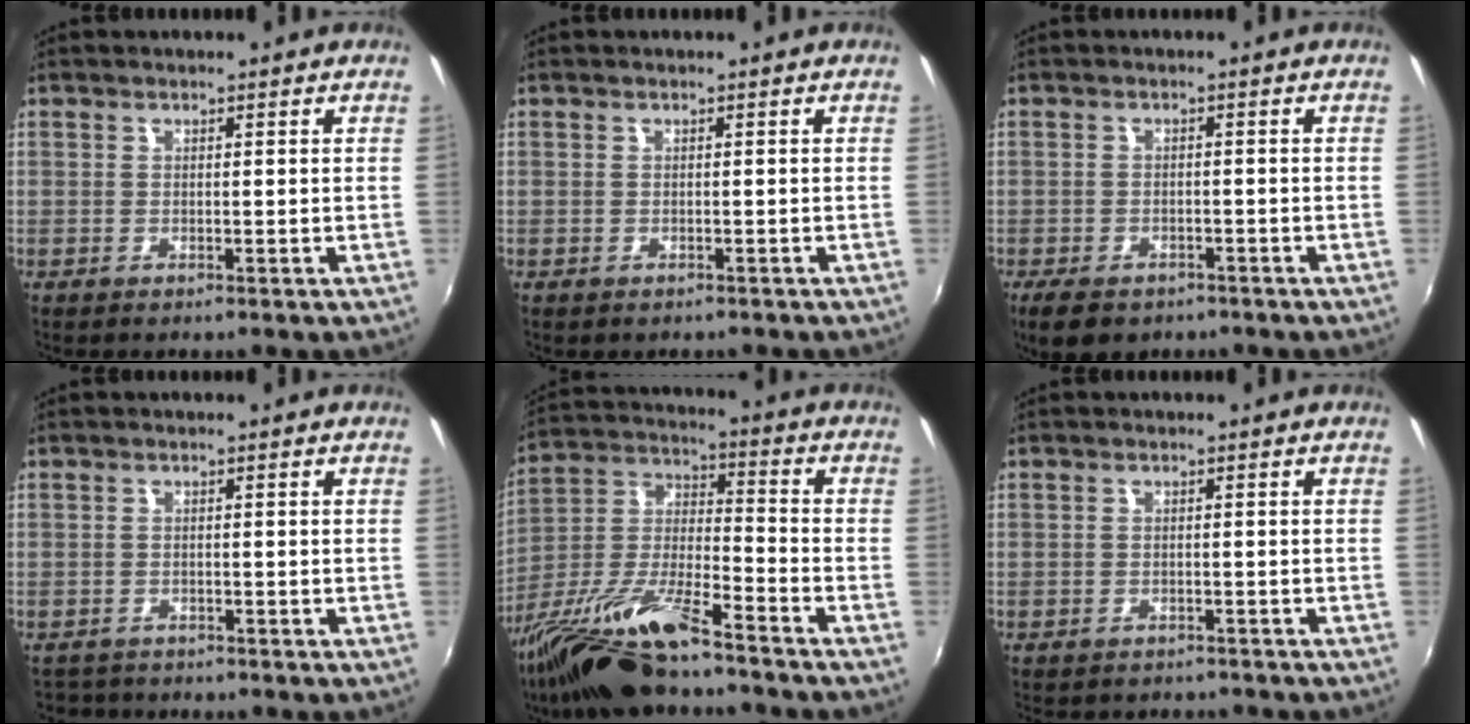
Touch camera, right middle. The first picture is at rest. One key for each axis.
{"total": 0.7, "fx": -0.5, "fy": 0.5, "fz": 0.2, "tx": -0.007, "ty": -0.002, "tz": -0.005}
{"total": 6.8, "fx": -4.7, "fy": 3.6, "fz": 3.3, "tx": -0.078, "ty": -0.018, "tz": -0.072}
{"total": 3.4, "fx": -3.1, "fy": 1.4, "fz": 0.2, "tx": -0.014, "ty": -0.005, "tz": -0.053}
{"total": 16.6, "fx": -12.7, "fy": 3.0, "fz": 10.3, "tx": -0.211, "ty": -0.012, "tz": -0.245}
{"total": 3.9, "fx": -3.4, "fy": 1.7, "fz": 0.8, "tx": -0.023, "ty": -0.007, "tz": -0.048}